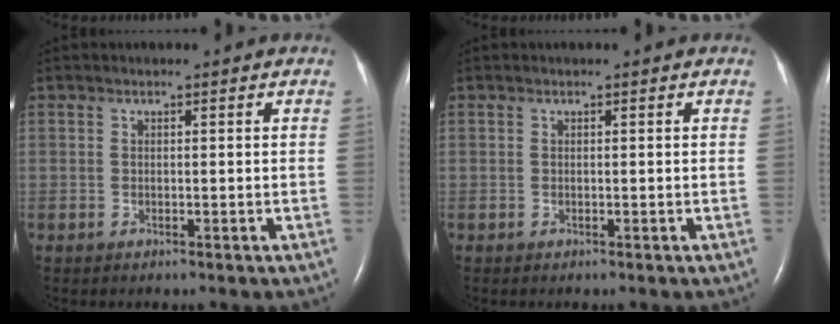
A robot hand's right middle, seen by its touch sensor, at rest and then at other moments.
{"total": 0.0}